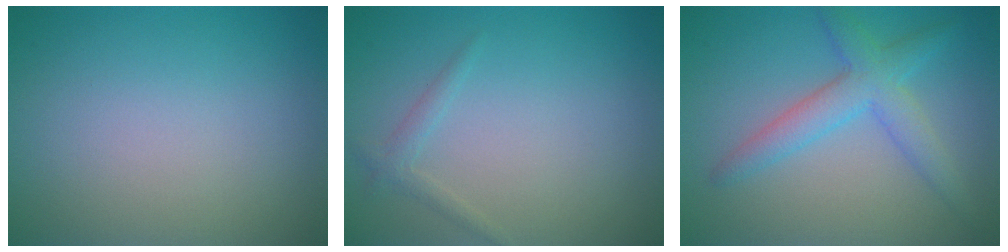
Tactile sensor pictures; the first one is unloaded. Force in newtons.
{"total": 1.1, "press": 1.1, "slide": 0.1}
{"total": 3.9, "press": 3.9, "slide": 0.2}